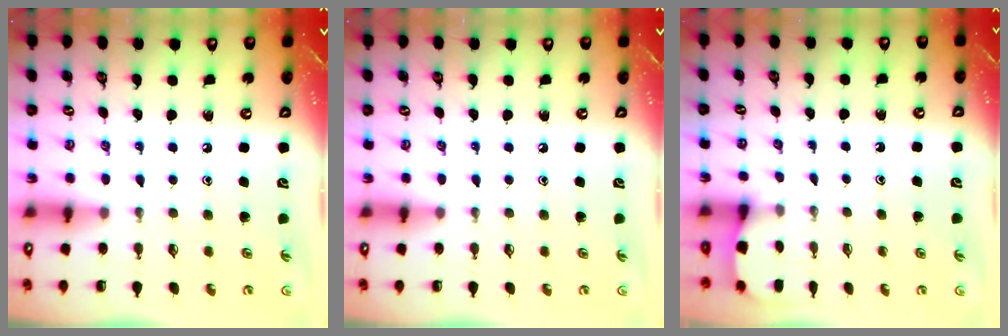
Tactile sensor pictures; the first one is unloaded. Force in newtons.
{"total": 0.0}
{"total": 1.2, "press": 1.2, "slide": 0.0}